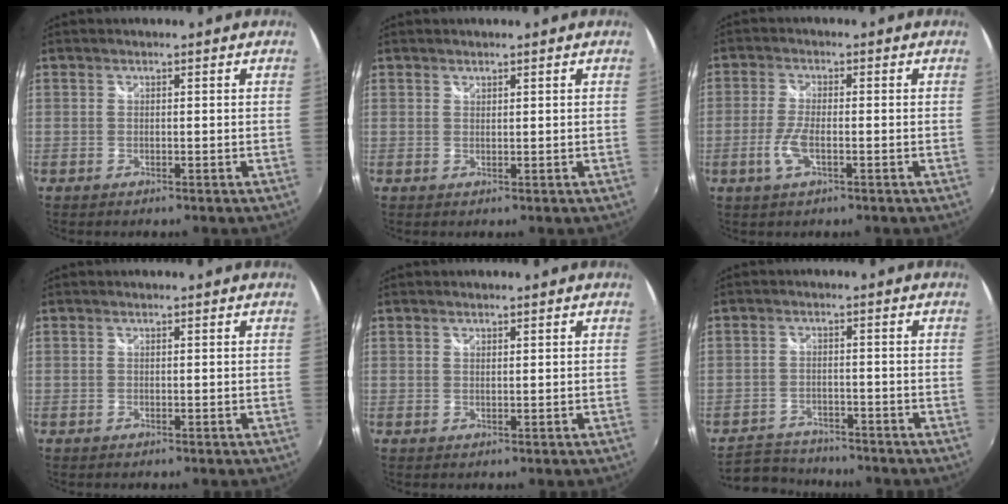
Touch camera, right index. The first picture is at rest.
{"total": 0.6, "force": [0.6, 0.1, 0.0], "torque": [0.001, 0.000, 0.011]}
{"total": 4.8, "force": [-1.7, 1.5, 4.2], "torque": [-0.095, -0.006, -0.034]}
{"total": 0.0}
{"total": 0.7, "force": [0.6, 0.3, 0.3], "torque": [-0.003, 0.000, 0.009]}
{"total": 6.8, "force": [-6.2, 2.8, 0.7], "torque": [-0.039, 0.010, -0.104]}